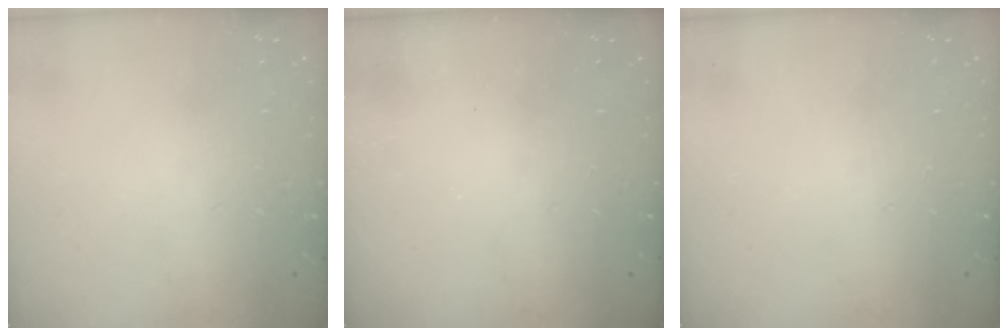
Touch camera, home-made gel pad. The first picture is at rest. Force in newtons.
{"total": 2.6, "press": 2.4, "slide": 0.8}
{"total": 0.0}